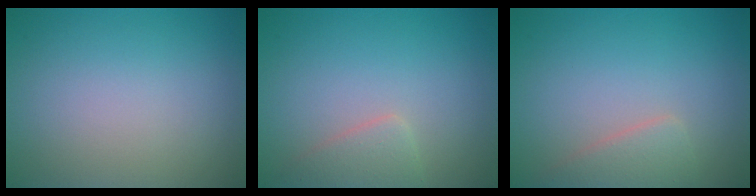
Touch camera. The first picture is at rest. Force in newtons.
{"total": 1.9, "press": 1.9, "slide": 0.2}
{"total": 2.3, "press": 2.3, "slide": 0.1}